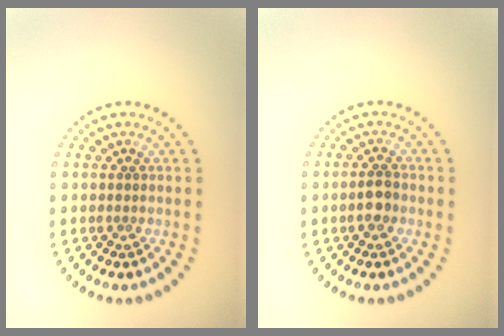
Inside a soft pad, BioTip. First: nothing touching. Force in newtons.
{"total": 1.8, "press": 1.7, "slide": 0.6}